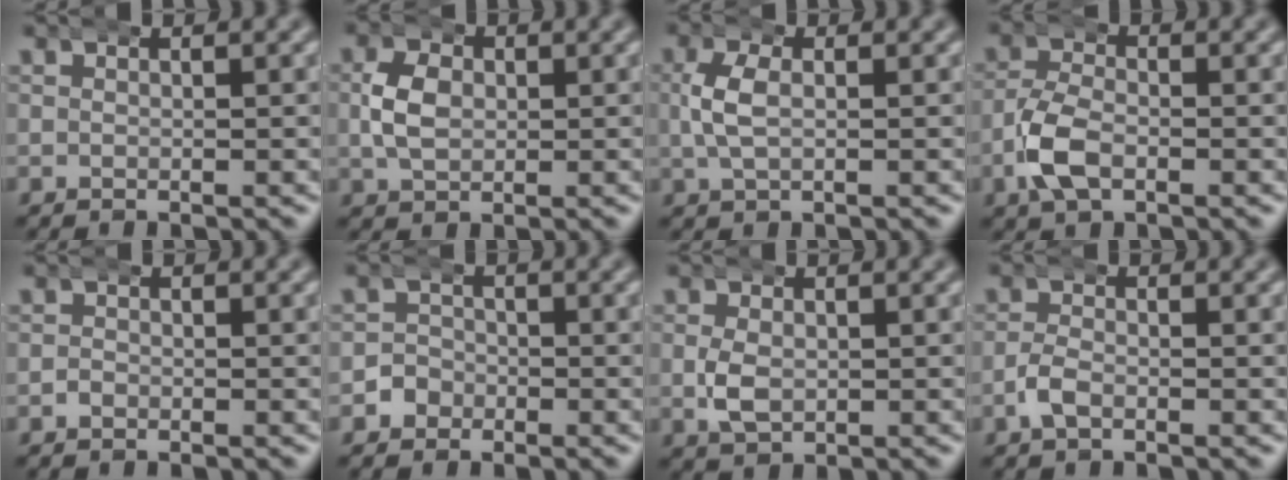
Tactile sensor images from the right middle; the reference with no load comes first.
{"total": 3.2, "force": [0.2, 2.3, 2.2], "torque": [-0.047, -0.001, 0.007]}
{"total": 2.7, "force": [0.3, 1.4, 2.3], "torque": [-0.062, 0.000, 0.010]}
{"total": 4.0, "force": [-1.5, 2.3, 2.9], "torque": [-0.067, -0.006, -0.027]}
{"total": 0.6, "force": [-0.5, 0.3, 0.1], "torque": [-0.008, -0.001, -0.008]}
{"total": 2.4, "force": [-1.1, 2.1, 0.0], "torque": [-0.003, 0.001, -0.026]}
{"total": 2.6, "force": [-0.3, 1.9, 1.8], "torque": [-0.047, -0.008, 0.005]}
{"total": 1.8, "force": [-1.1, 0.9, 1.1], "torque": [-0.031, -0.002, -0.020]}